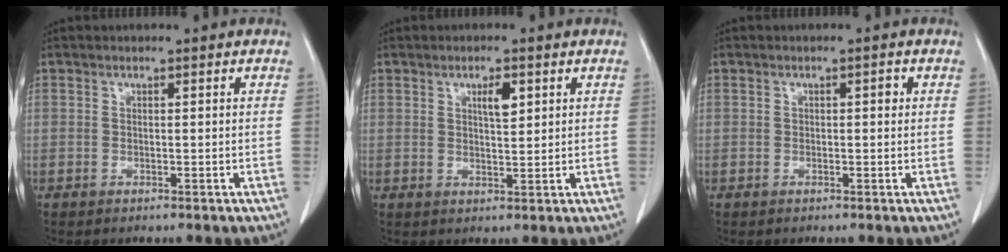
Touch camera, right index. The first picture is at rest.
{"total": 3.0, "force": [1.3, 0.8, 2.6], "torque": [-0.044, -0.002, 0.022]}
{"total": 1.1, "force": [0.2, 0.5, 0.9], "torque": [-0.007, 0.005, 0.004]}